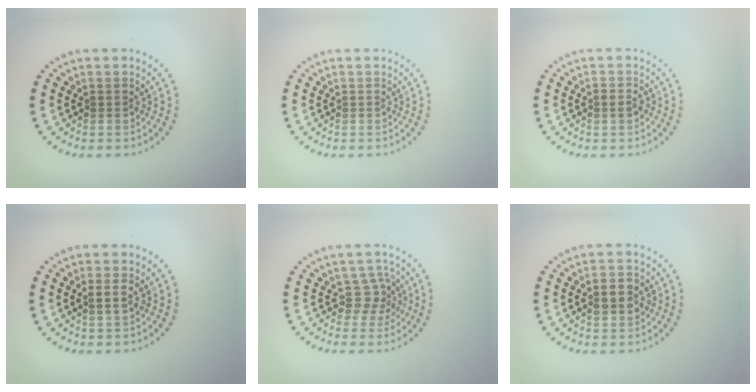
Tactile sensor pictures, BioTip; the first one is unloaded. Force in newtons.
{"total": 0.0}
{"total": 1.1, "press": 1.1, "slide": 0.1}
{"total": 1.2, "press": 1.0, "slide": 0.5}
{"total": 2.3, "press": 1.6, "slide": 1.6}
{"total": 2.8, "press": 2.8, "slide": 0.2}